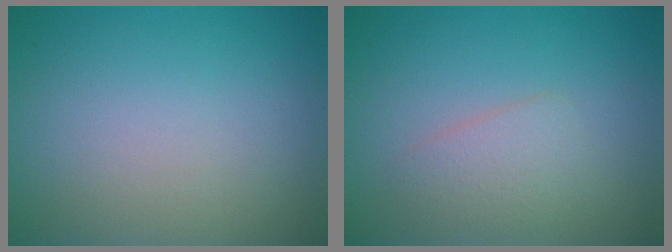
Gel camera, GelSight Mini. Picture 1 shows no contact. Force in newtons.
{"total": 2.1, "press": 2.1, "slide": 0.0}